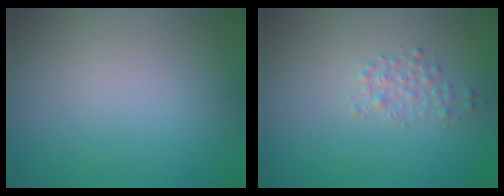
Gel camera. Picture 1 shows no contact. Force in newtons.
{"total": 1.3, "press": 1.3, "slide": 0.0}